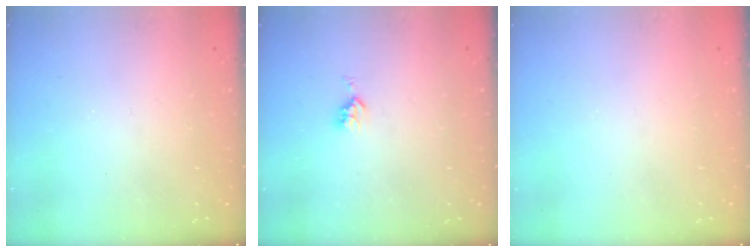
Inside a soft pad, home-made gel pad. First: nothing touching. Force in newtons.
{"total": 4.4, "press": 4.3, "slide": 0.6}
{"total": 0.0}